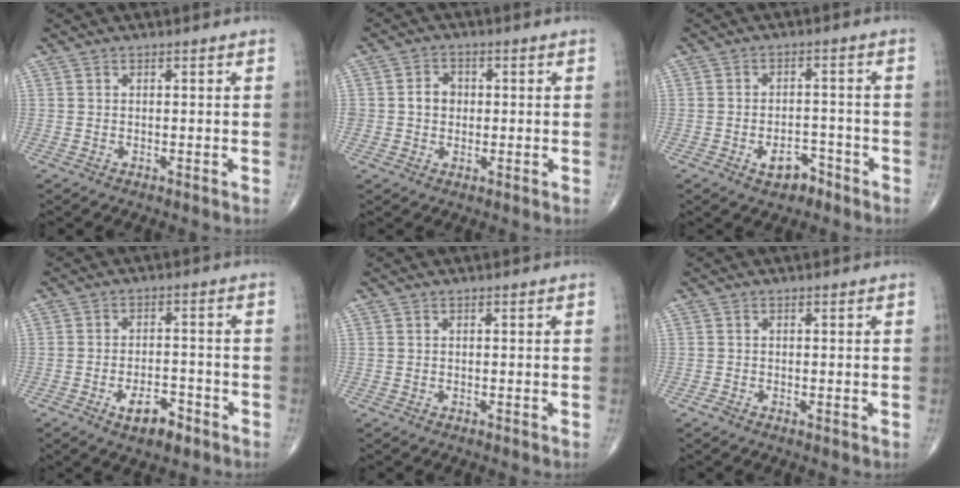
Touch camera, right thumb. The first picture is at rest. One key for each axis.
{"total": 4.1, "fx": 0.1, "fy": 3.5, "fz": 2.1, "tx": -0.018, "ty": 0.008, "tz": -0.002}
{"total": 5.0, "fx": -2.9, "fy": 2.9, "fz": 2.8, "tx": -0.028, "ty": 0.025, "tz": -0.043}
{"total": 6.2, "fx": -3.5, "fy": 2.9, "fz": 4.4, "tx": -0.063, "ty": 0.021, "tz": -0.052}
{"total": 0.0}
{"total": 0.9, "fx": -0.4, "fy": 0.3, "fz": 0.7, "tx": -0.018, "ty": -0.003, "tz": -0.012}